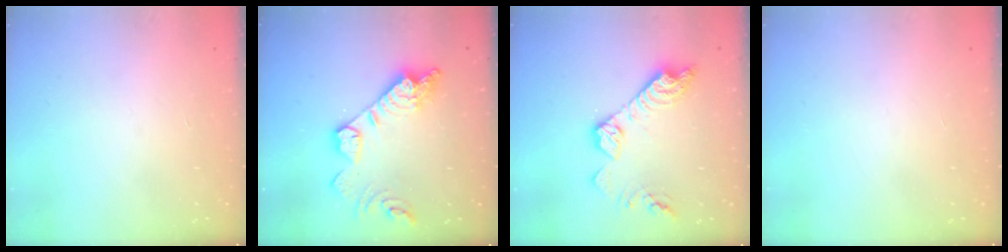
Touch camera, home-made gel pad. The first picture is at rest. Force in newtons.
{"total": 15.8, "press": 15.7, "slide": 1.4}
{"total": 15.1, "press": 15.1, "slide": 0.8}
{"total": 0.0}